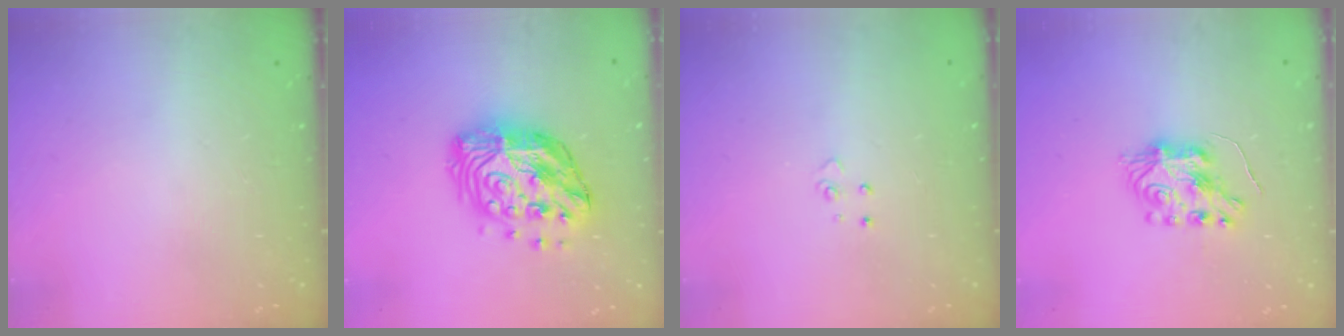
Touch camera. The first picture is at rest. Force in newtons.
{"total": 15.8, "press": 15.7, "slide": 1.3}
{"total": 3.4, "press": 3.4, "slide": 0.3}
{"total": 7.3, "press": 7.2, "slide": 0.6}